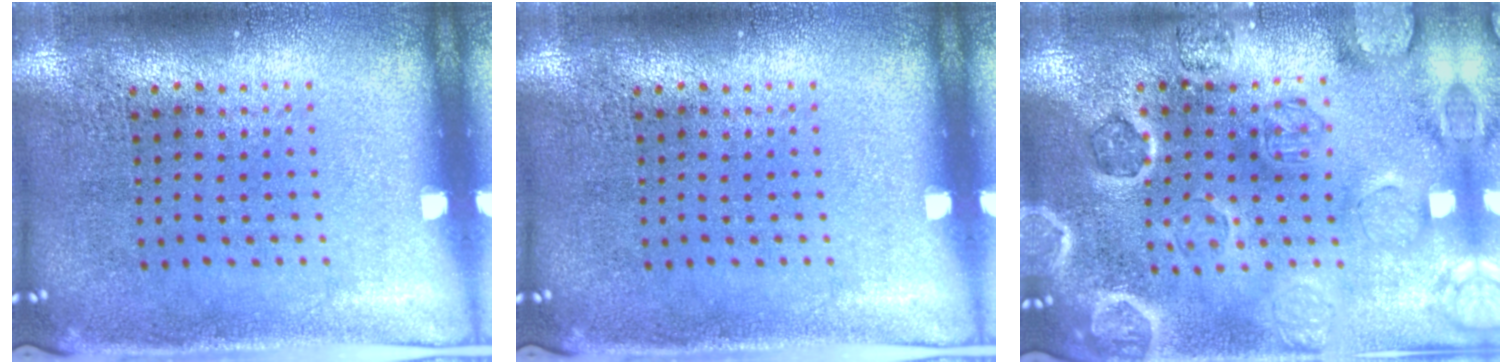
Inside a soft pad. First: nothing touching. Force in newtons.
{"total": 0.0}
{"total": 2.1, "press": 2.1, "slide": 0.1}